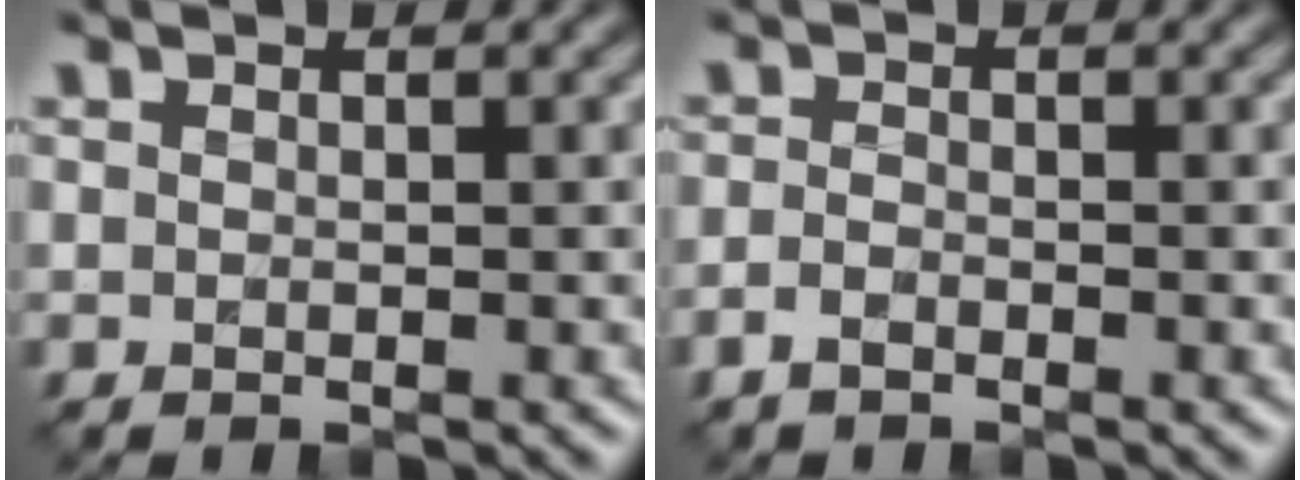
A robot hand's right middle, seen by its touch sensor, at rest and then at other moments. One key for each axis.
{"total": 1.3, "fx": -0.9, "fy": 0.6, "fz": 0.8, "tx": -0.018, "ty": -0.002, "tz": -0.021}